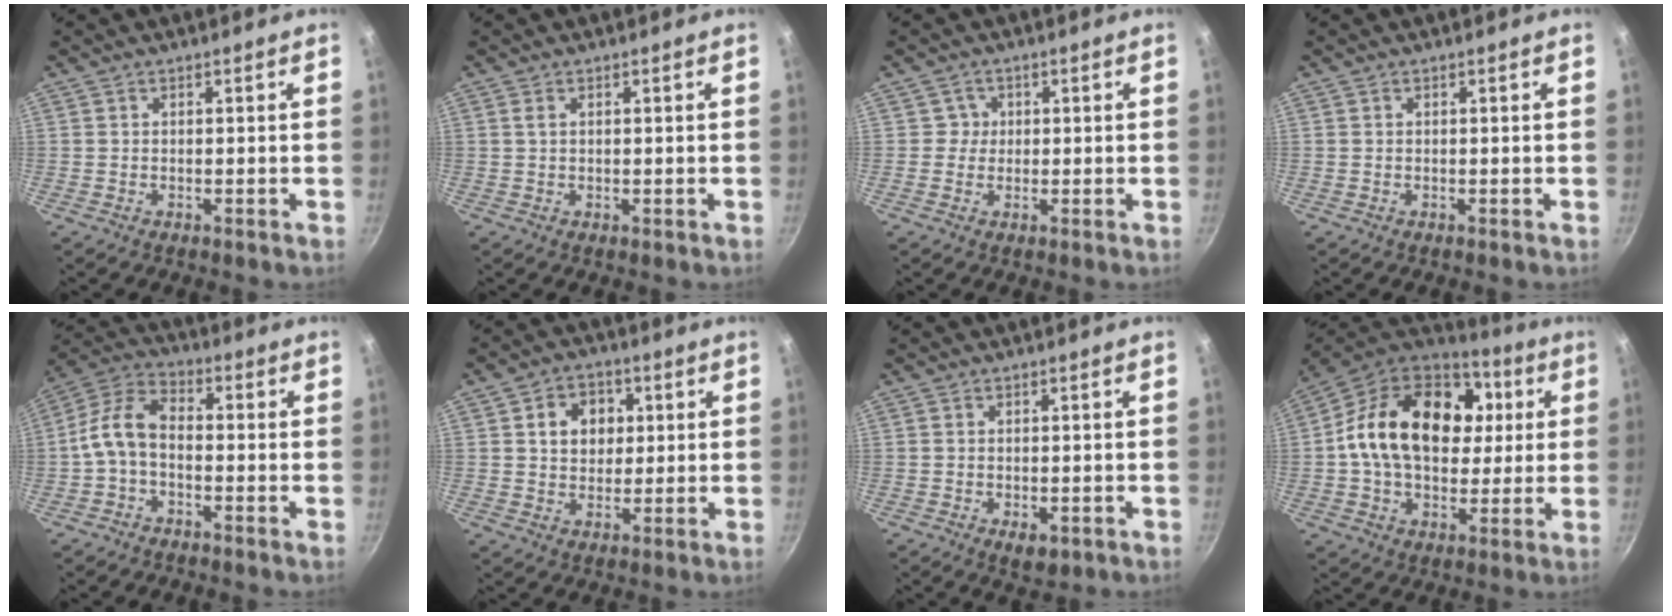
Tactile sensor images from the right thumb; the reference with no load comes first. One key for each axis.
{"total": 0.9, "fx": 0.3, "fy": 0.3, "fz": 0.7, "tx": -0.012, "ty": 0.000, "tz": 0.005}
{"total": 2.3, "fx": 0.4, "fy": 2.3, "fz": 0.1, "tx": 0.018, "ty": 0.004, "tz": 0.002}
{"total": 0.0}
{"total": 8.4, "fx": -1.7, "fy": 5.1, "fz": 6.4, "tx": -0.125, "ty": 0.039, "tz": -0.050}
{"total": 8.1, "fx": 2.0, "fy": 6.6, "fz": 4.3, "tx": -0.039, "ty": 0.005, "tz": 0.027}
{"total": 3.7, "fx": -1.3, "fy": 2.0, "fz": 2.8, "tx": -0.034, "ty": -0.004, "tz": -0.013}
{"total": 25.6, "fx": 4.1, "fy": 17.8, "fz": 17.9, "tx": -0.281, "ty": 0.022, "tz": 0.060}